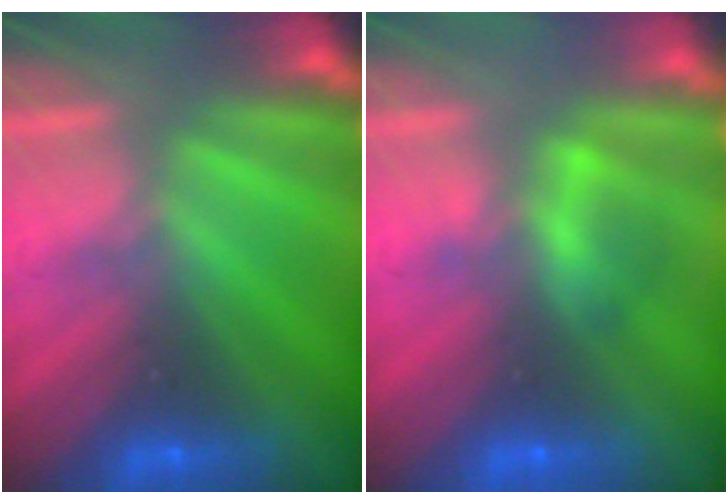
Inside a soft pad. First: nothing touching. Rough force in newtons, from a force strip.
{"total": 2.1}